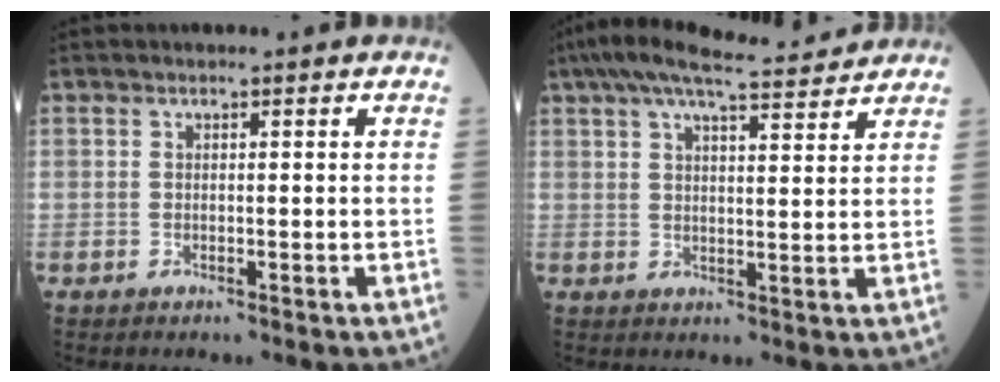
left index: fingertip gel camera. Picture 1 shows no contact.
{"total": 12.3, "force": [10.9, 1.0, 5.5], "torque": [-0.099, 0.025, 0.160]}